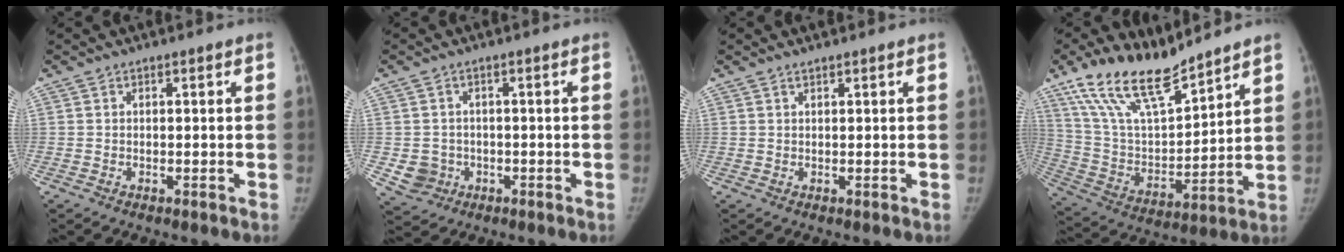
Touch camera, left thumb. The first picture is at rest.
{"total": 4.4, "force": [-0.9, 4.2, 1.0], "torque": [-0.003, 0.005, -0.008]}
{"total": 0.9, "force": [0.7, 0.0, 0.4], "torque": [-0.008, -0.001, 0.016]}
{"total": 17.6, "force": [13.8, 5.4, 9.5], "torque": [-0.149, -0.064, 0.267]}